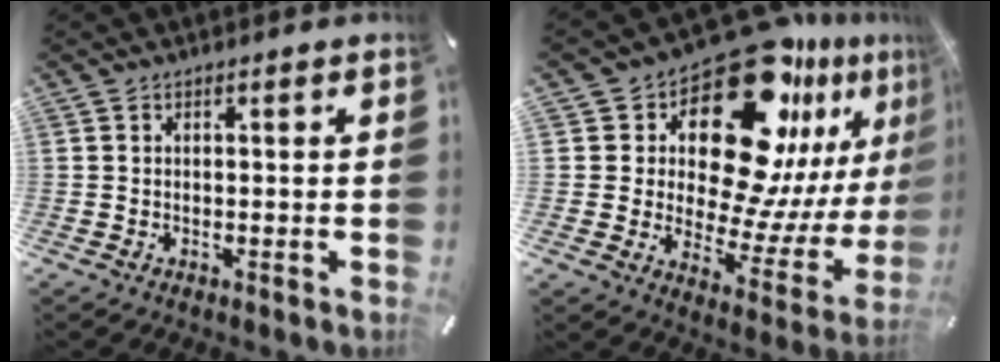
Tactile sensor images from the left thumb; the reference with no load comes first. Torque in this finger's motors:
{"motor_torque": [2.51, 2.50, 2.10, -0.67, 0.02]}